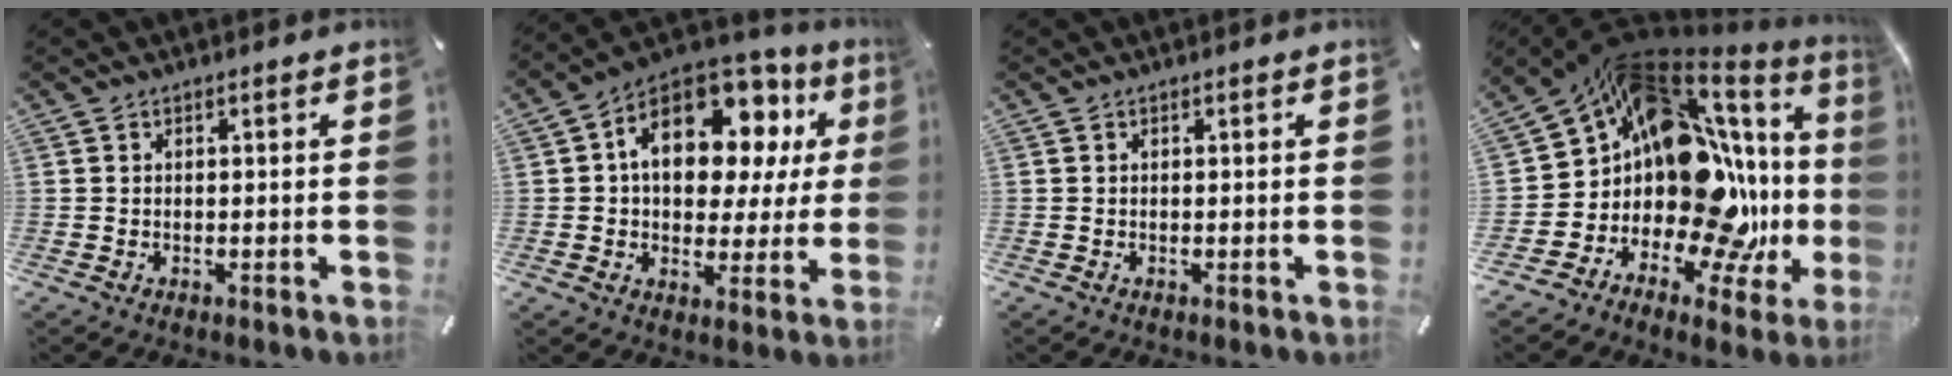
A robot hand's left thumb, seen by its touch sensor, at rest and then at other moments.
{"total": 17.5, "force": [6.1, 11.1, 12.1], "torque": [-0.194, -0.031, 0.102]}
{"total": 0.0}
{"total": 20.3, "force": [3.0, 13.1, 15.2], "torque": [-0.216, -0.094, 0.088]}